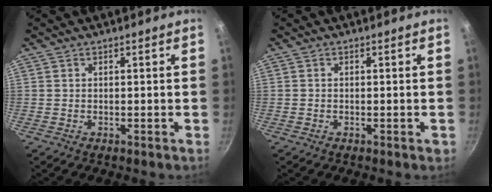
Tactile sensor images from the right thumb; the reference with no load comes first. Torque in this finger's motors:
{"motor_torque": [-0.23, -0.02, -0.31, 0.17, -0.01]}